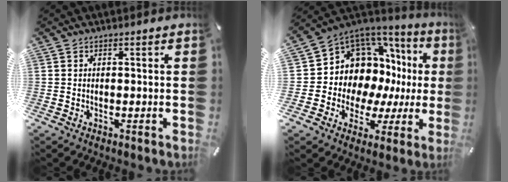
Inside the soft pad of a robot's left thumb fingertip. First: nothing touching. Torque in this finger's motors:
{"motor_torque": [2.46, 2.49, 0.66, 0.36, 0.12]}